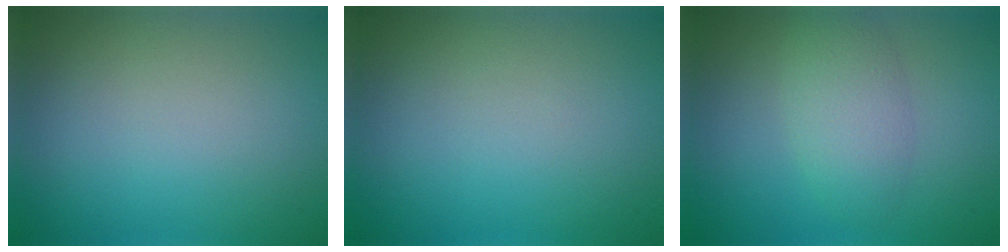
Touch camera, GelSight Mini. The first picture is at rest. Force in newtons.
{"total": 0.0}
{"total": 3.4, "press": 3.4, "slide": 0.2}